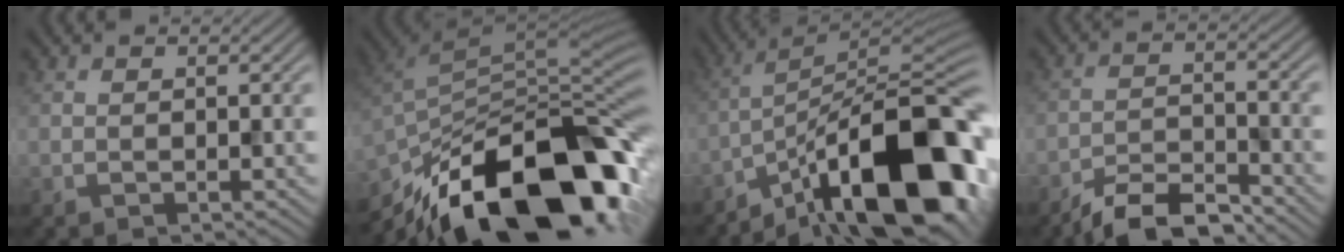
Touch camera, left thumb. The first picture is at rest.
{"total": 19.1, "force": [-12.0, 7.5, 12.8], "torque": [-0.226, -0.017, -0.201]}
{"total": 18.2, "force": [-10.9, 6.1, 13.3], "torque": [-0.191, 0.005, -0.194]}
{"total": 6.9, "force": [-6.1, 1.5, 3.0], "torque": [-0.056, -0.005, -0.118]}